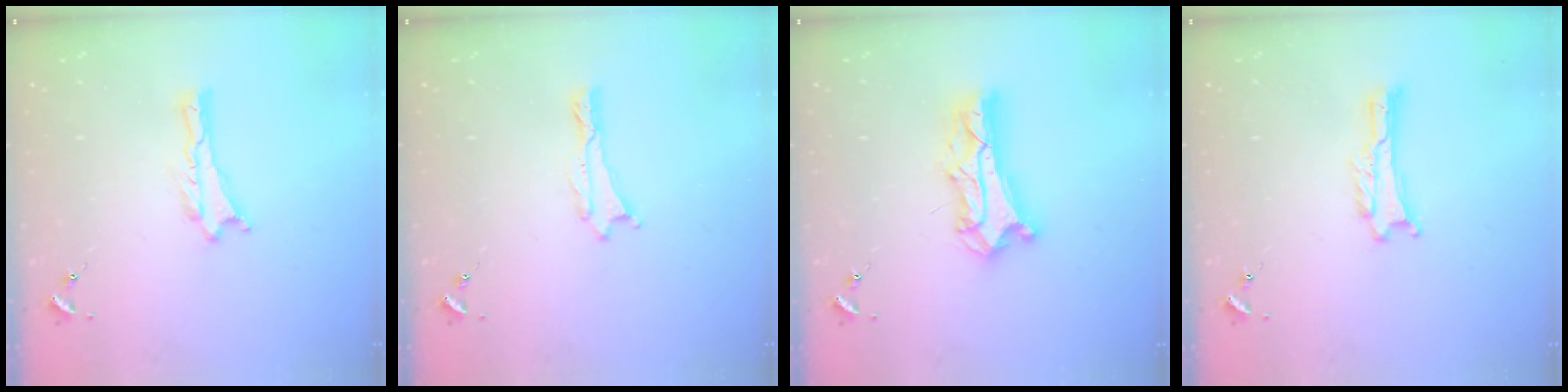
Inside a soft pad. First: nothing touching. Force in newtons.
{"total": 0.0}
{"total": 9.6, "press": 9.6, "slide": 0.9}
{"total": 0.0}